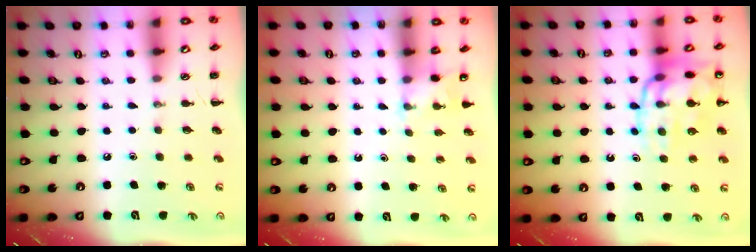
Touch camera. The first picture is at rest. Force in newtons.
{"total": 2.0, "press": 1.9, "slide": 0.6}
{"total": 16.1, "press": 16.0, "slide": 1.9}